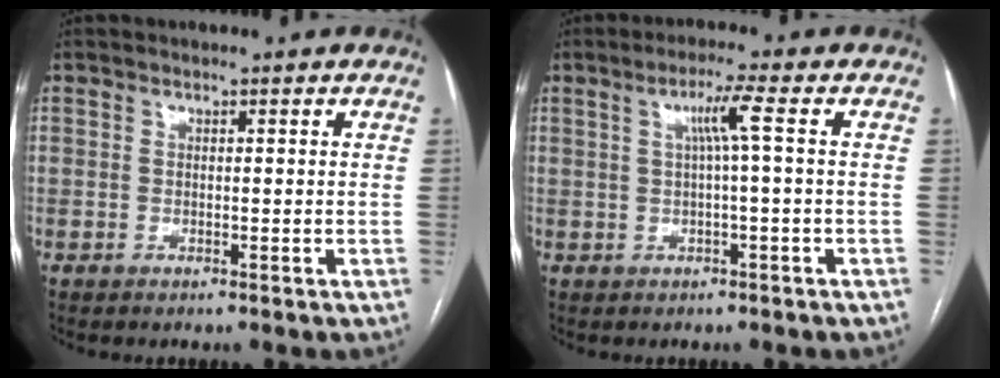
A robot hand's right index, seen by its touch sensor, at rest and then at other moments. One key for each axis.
{"total": 3.9, "fx": 0.6, "fy": -0.8, "fz": 3.7, "tx": -0.070, "ty": 0.008, "tz": 0.013}